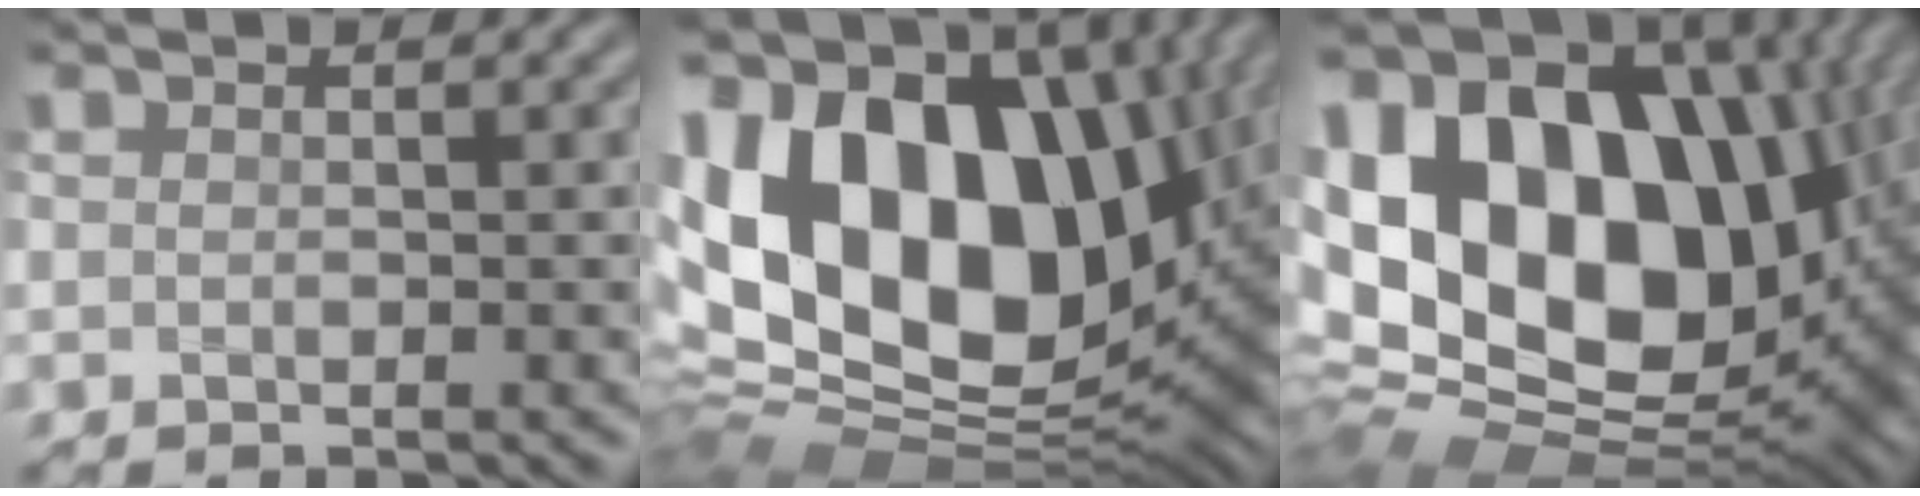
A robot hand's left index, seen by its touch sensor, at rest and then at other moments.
{"total": 18.4, "force": [4.0, 11.9, 13.4], "torque": [-0.257, 0.023, 0.078]}
{"total": 19.4, "force": [3.6, 12.7, 14.2], "torque": [-0.245, 0.020, 0.077]}